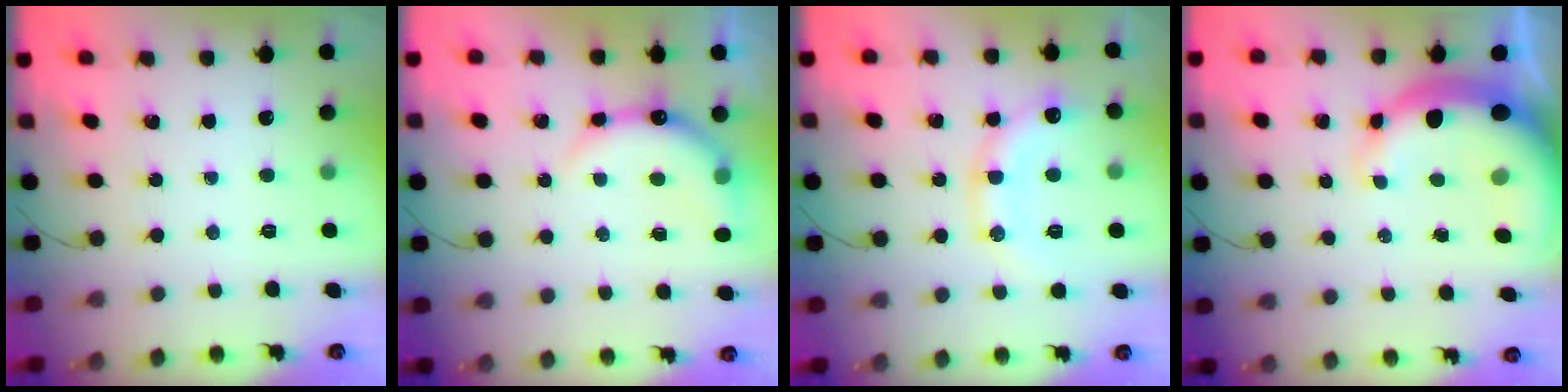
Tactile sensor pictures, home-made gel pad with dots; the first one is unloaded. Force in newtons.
{"total": 8.9, "press": 8.8, "slide": 0.8}
{"total": 13.4, "press": 13.4, "slide": 1.4}
{"total": 11.3, "press": 10.9, "slide": 3.0}